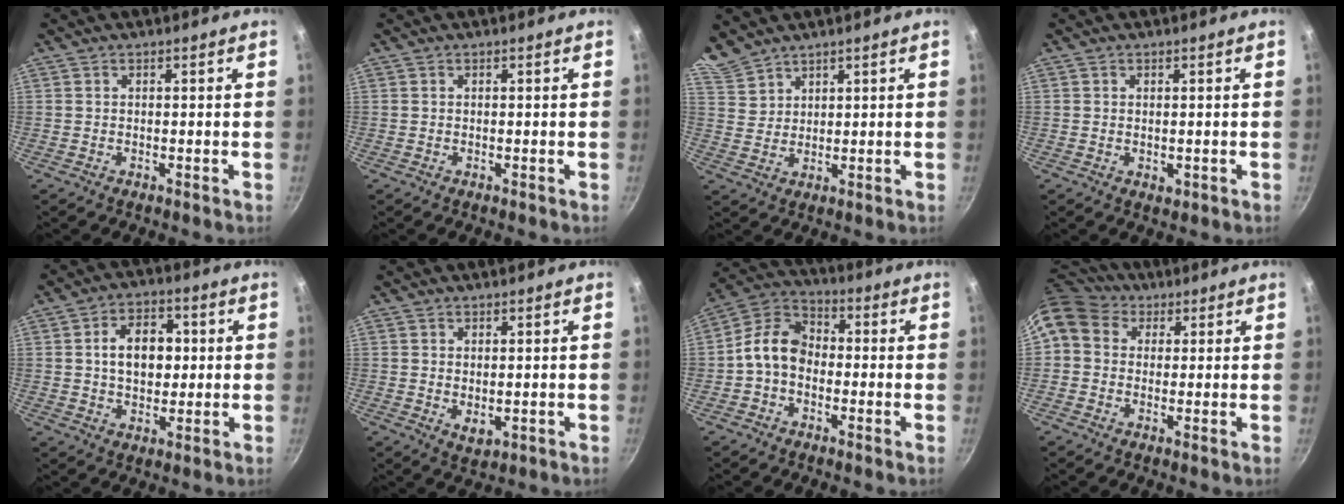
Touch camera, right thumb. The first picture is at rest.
{"total": 0.0}
{"total": 6.1, "force": [5.6, 2.4, 0.9], "torque": [-0.010, -0.002, 0.123]}
{"total": 1.0, "force": [0.0, 0.7, 0.7], "torque": [-0.010, -0.003, 0.001]}
{"total": 9.8, "force": [1.2, 6.9, 6.9], "torque": [-0.079, 0.011, 0.016]}
{"total": 3.0, "force": [0.3, 1.8, 2.4], "torque": [-0.036, -0.013, 0.009]}
{"total": 8.9, "force": [-1.4, 6.6, 5.8], "torque": [-0.084, 0.034, -0.049]}
{"total": 10.6, "force": [3.7, 8.6, 5.0], "torque": [-0.093, 0.018, 0.051]}